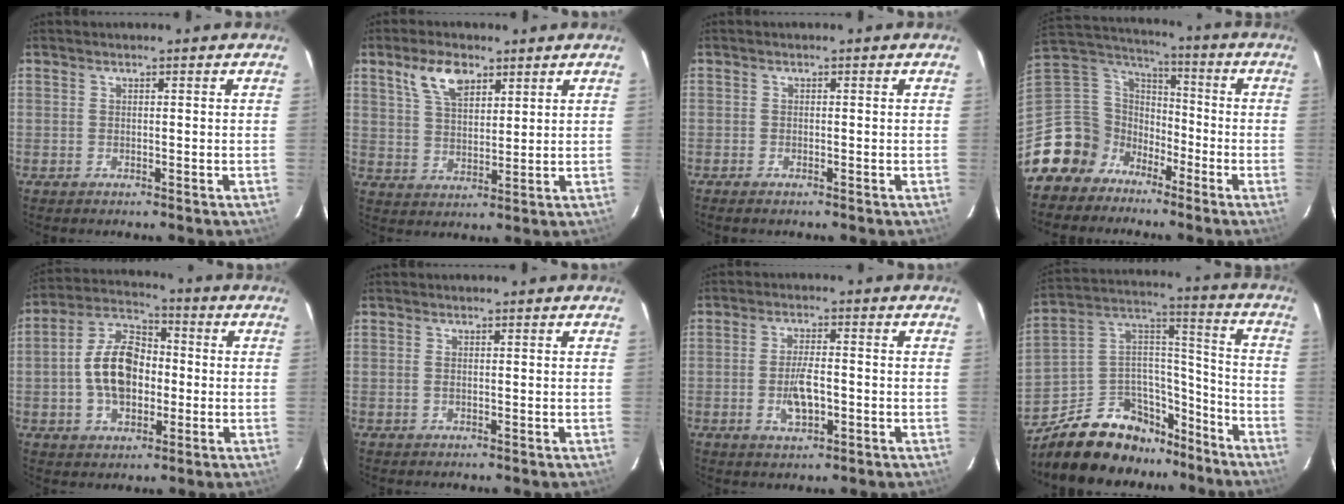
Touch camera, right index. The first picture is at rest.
{"total": 7.7, "force": [4.6, 3.8, 4.9], "torque": [-0.091, 0.010, 0.087]}
{"total": 1.0, "force": [-0.9, 0.3, 0.4], "torque": [-0.012, -0.003, -0.018]}
{"total": 13.1, "force": [-8.2, 10.0, 2.1], "torque": [-0.075, 0.043, -0.160]}
{"total": 12.7, "force": [-1.5, 8.2, 9.5], "torque": [-0.184, 0.028, -0.024]}
{"total": 0.6, "force": [0.0, 0.4, 0.5], "torque": [-0.013, 0.000, -0.002]}
{"total": 6.1, "force": [-1.8, 2.3, 5.4], "torque": [-0.107, -0.001, -0.027]}
{"total": 19.5, "force": [-14.1, 10.9, 7.8], "torque": [-0.170, 0.074, -0.208]}